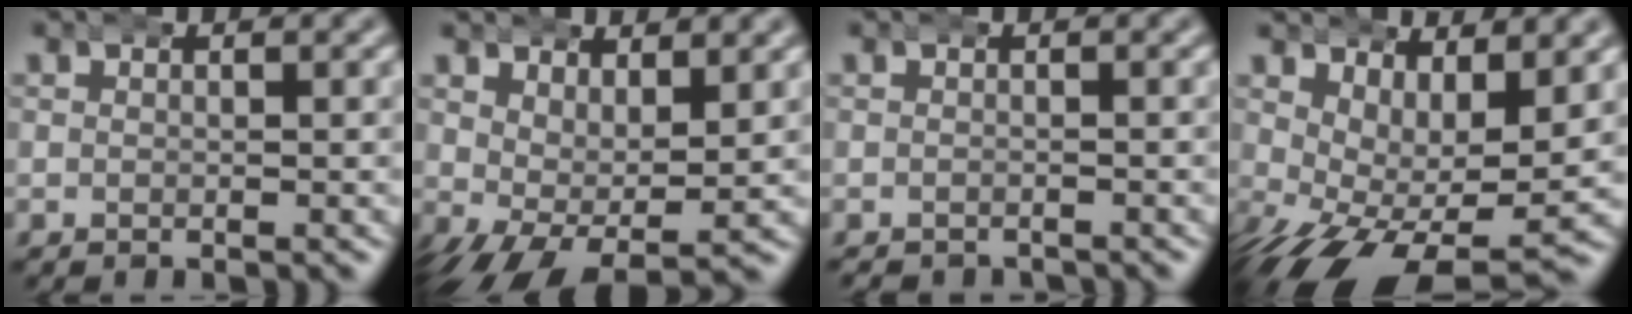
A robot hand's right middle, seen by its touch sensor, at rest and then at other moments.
{"total": 5.4, "force": [-1.0, 3.1, 4.4], "torque": [-0.091, -0.042, 0.006]}
{"total": 1.2, "force": [-1.2, 0.1, -0.3], "torque": [0.001, -0.010, -0.014]}
{"total": 6.4, "force": [-0.9, 3.0, 5.6], "torque": [-0.108, -0.043, 0.010]}